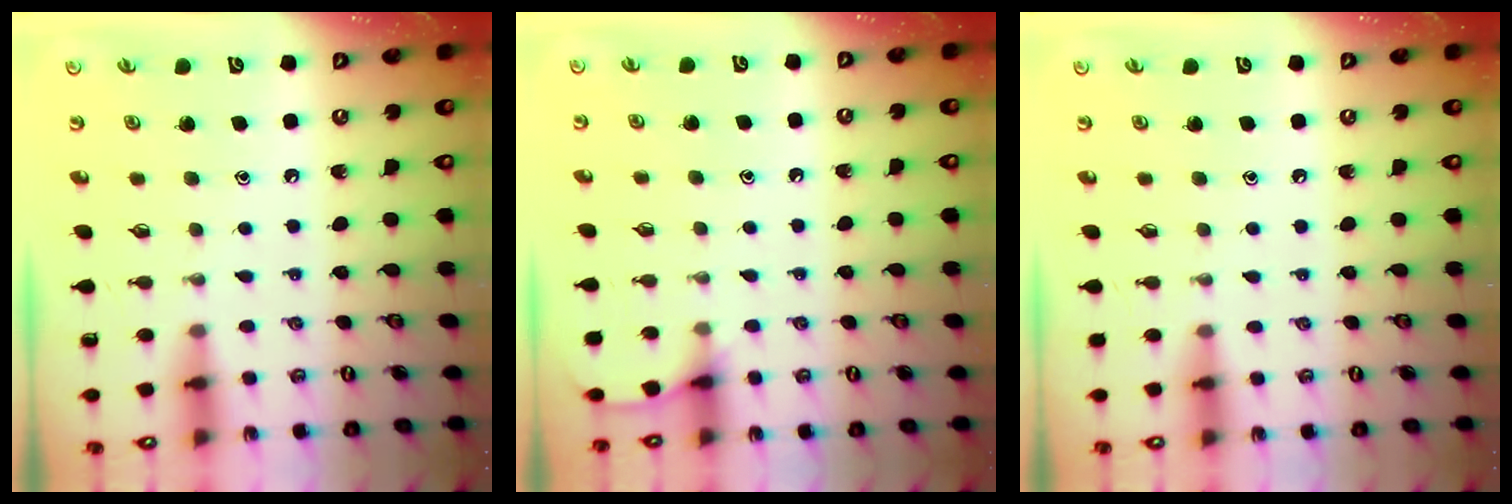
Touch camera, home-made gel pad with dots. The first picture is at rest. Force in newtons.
{"total": 5.0, "press": 5.0, "slide": 0.7}
{"total": 2.9, "press": 2.9, "slide": 0.5}